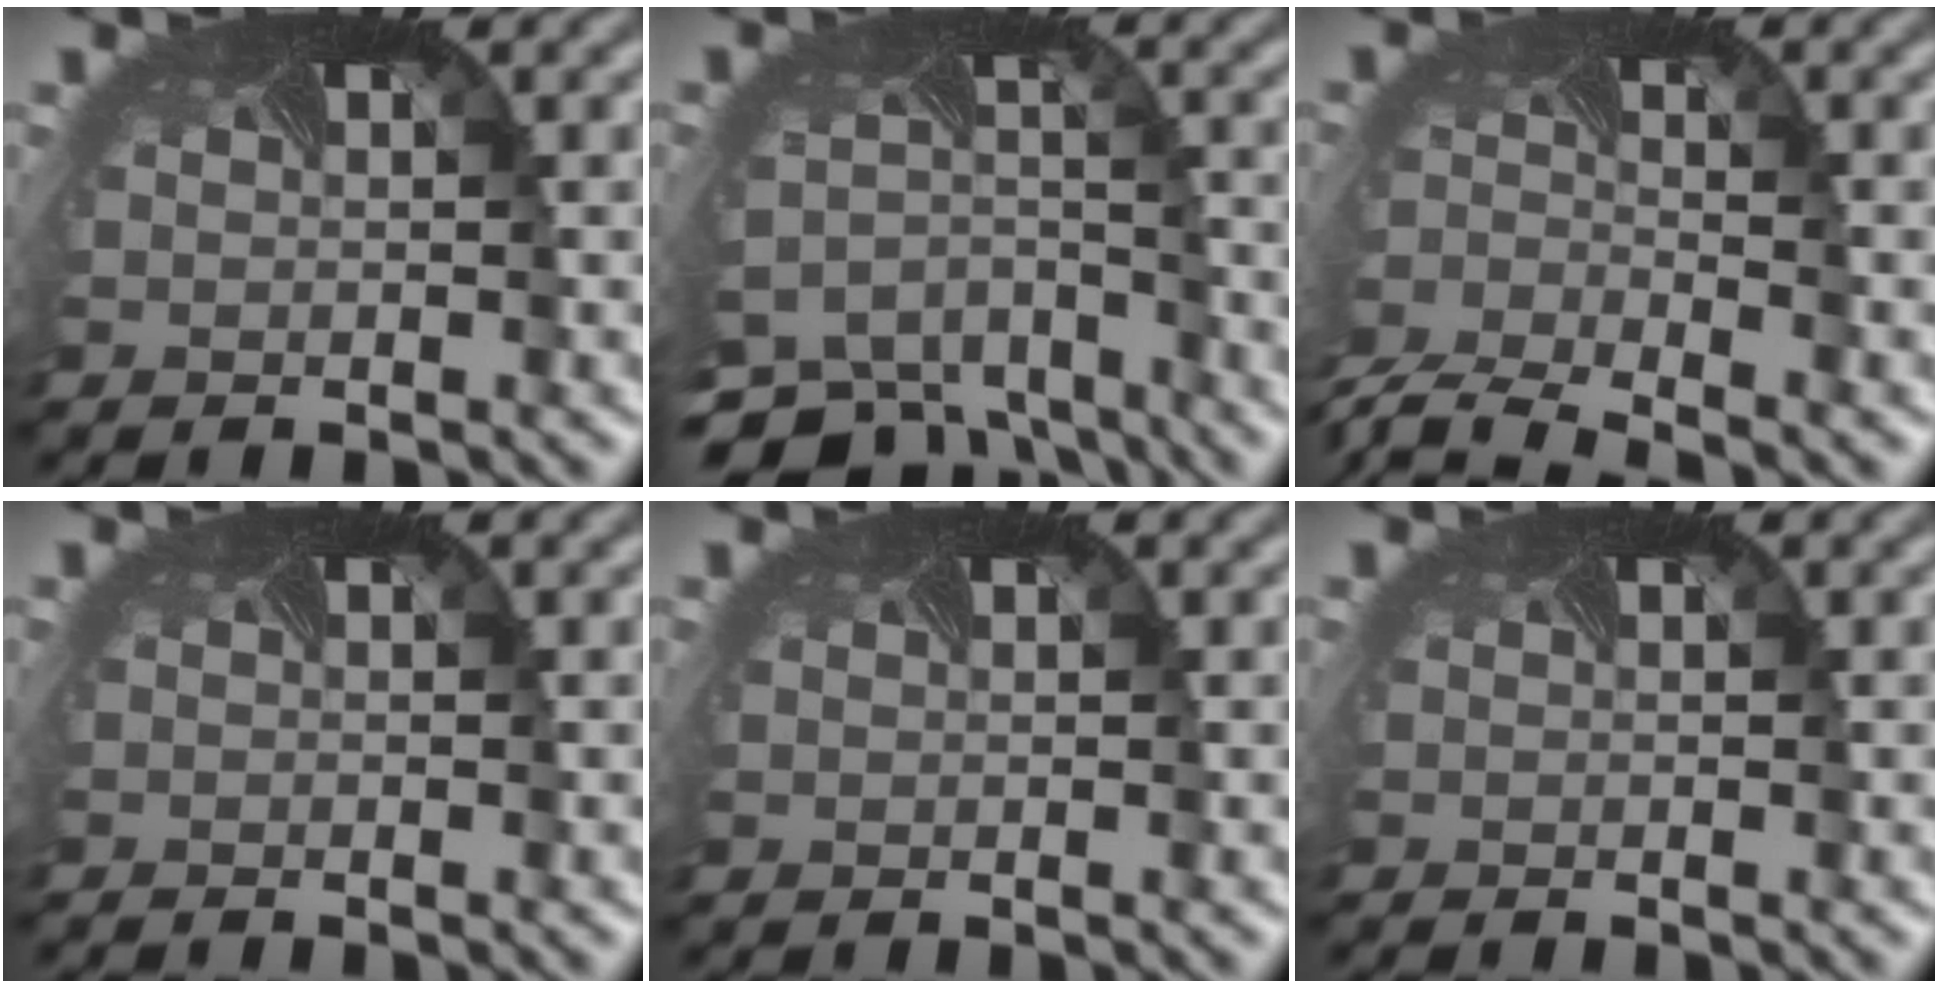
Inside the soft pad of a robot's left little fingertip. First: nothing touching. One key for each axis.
{"total": 8.2, "fx": -7.3, "fy": 3.2, "fz": 1.9, "tx": -0.047, "ty": -0.014, "tz": -0.113}
{"total": 7.7, "fx": -6.9, "fy": 2.0, "fz": 2.8, "tx": -0.073, "ty": -0.041, "tz": -0.118}
{"total": 0.8, "fx": -0.8, "fy": -0.3, "fz": 0.0, "tx": -0.004, "ty": -0.009, "tz": -0.013}
{"total": 0.0}
{"total": 0.5, "fx": -0.5, "fy": -0.2, "fz": 0.1, "tx": -0.004, "ty": -0.006, "tz": -0.007}